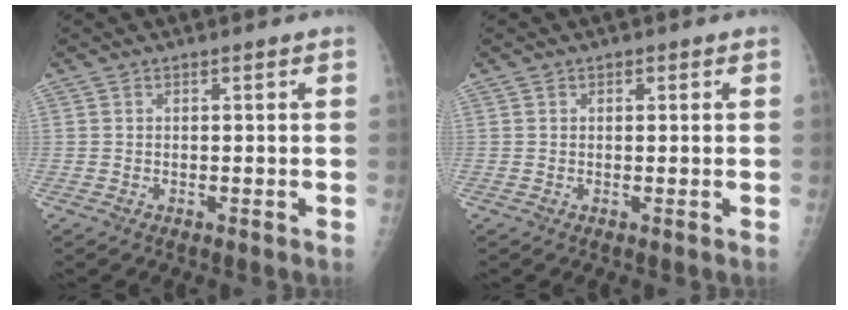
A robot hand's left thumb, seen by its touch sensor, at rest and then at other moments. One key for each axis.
{"total": 0.8, "fx": 0.3, "fy": 0.6, "fz": 0.3, "tx": 0.002, "ty": 0.000, "tz": 0.003}